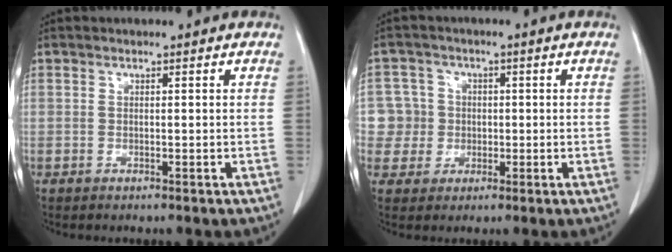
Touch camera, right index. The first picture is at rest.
{"total": 5.2, "force": [-0.3, 5.2, -0.2], "torque": [0.014, 0.018, -0.003]}